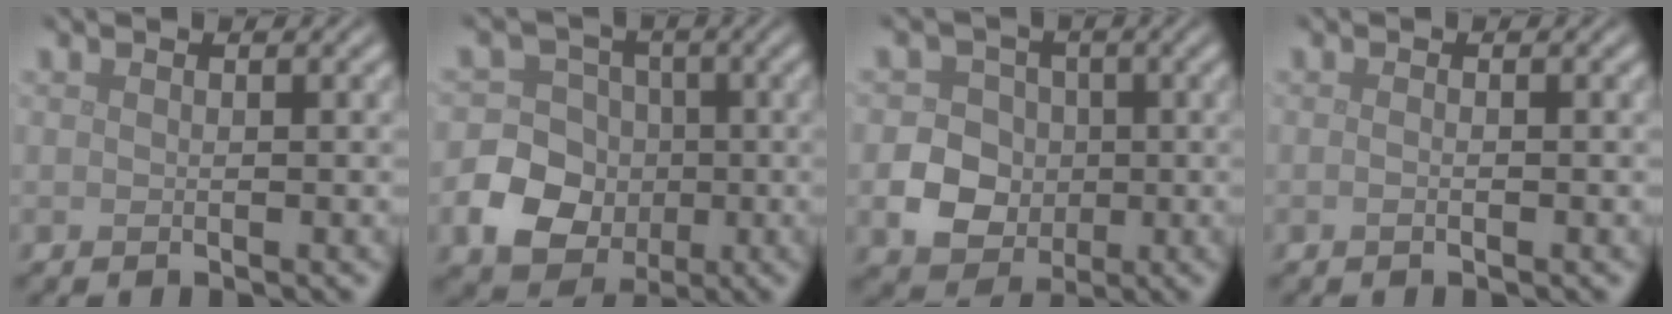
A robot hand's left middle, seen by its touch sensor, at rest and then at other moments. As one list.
[{"total": 9.6, "force": [-2.3, 8.8, 3.0], "torque": [-0.062, -0.007, -0.060]}, {"total": 6.5, "force": [-1.2, 6.0, 2.3], "torque": [-0.033, 0.003, -0.039]}, {"total": 0.5, "force": [-0.2, 0.2, 0.4], "torque": [-0.009, -0.002, -0.005]}]